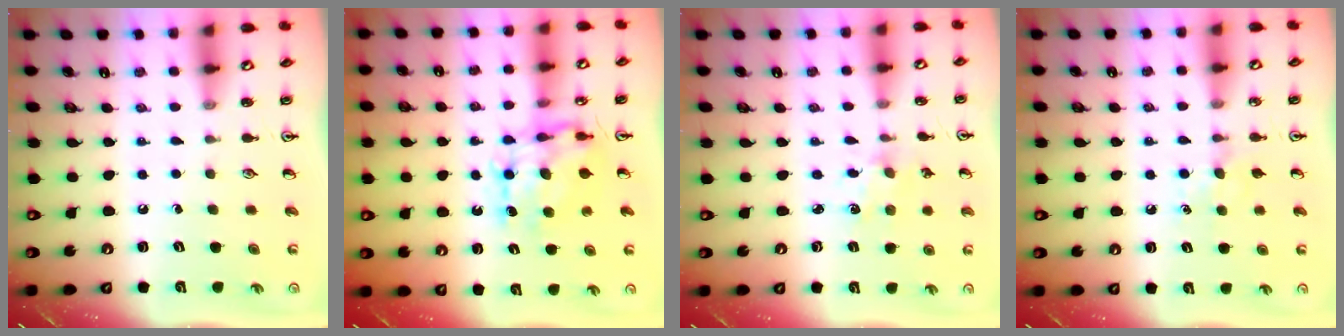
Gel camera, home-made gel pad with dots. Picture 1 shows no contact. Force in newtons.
{"total": 9.2, "press": 9.2, "slide": 0.7}
{"total": 1.6, "press": 1.5, "slide": 0.5}
{"total": 4.5, "press": 4.5, "slide": 0.7}